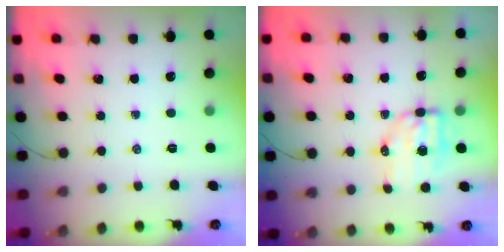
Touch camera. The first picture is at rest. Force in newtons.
{"total": 6.8, "press": 6.7, "slide": 1.1}